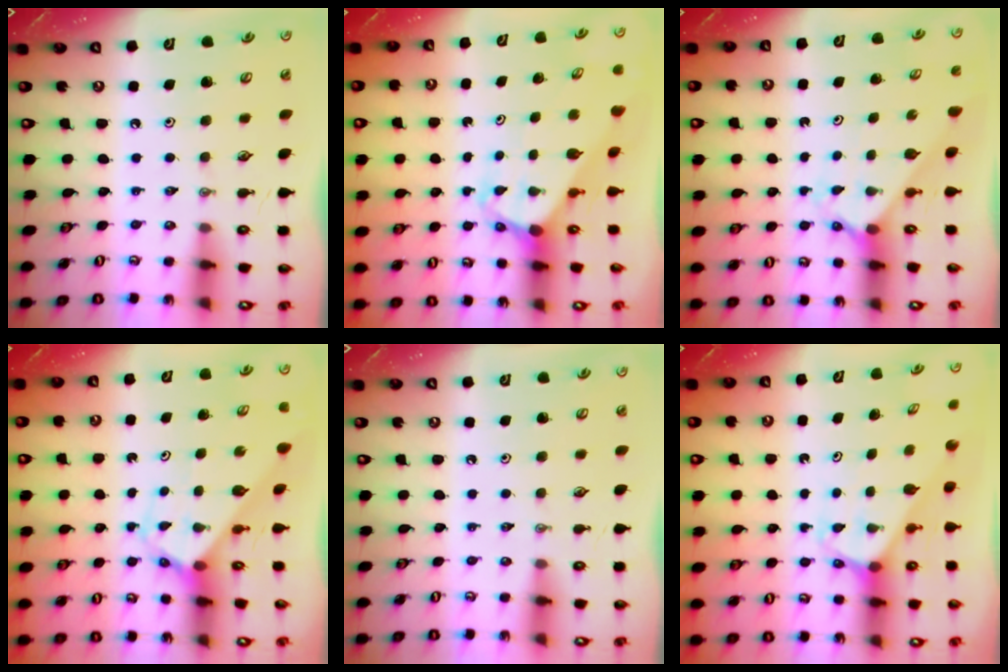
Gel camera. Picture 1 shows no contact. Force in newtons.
{"total": 3.5, "press": 3.5, "slide": 0.1}
{"total": 2.3, "press": 2.3, "slide": 0.2}
{"total": 2.9, "press": 2.9, "slide": 0.2}
{"total": 0.0}
{"total": 2.4, "press": 2.4, "slide": 0.2}